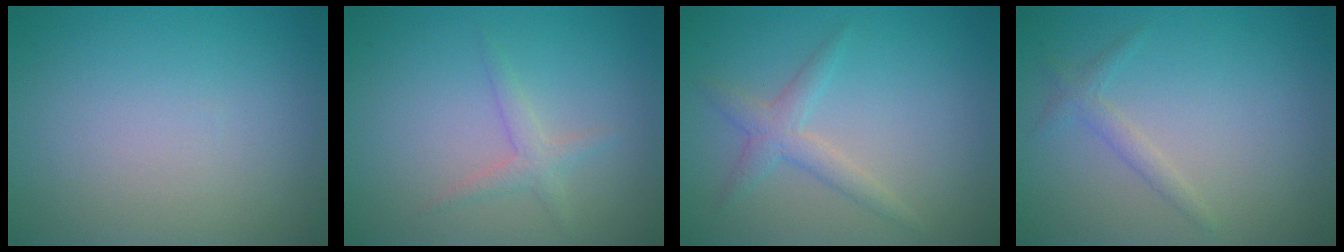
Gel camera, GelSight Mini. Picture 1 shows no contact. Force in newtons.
{"total": 1.6, "press": 1.6, "slide": 0.0}
{"total": 2.2, "press": 2.2, "slide": 0.1}
{"total": 1.3, "press": 1.3, "slide": 0.0}